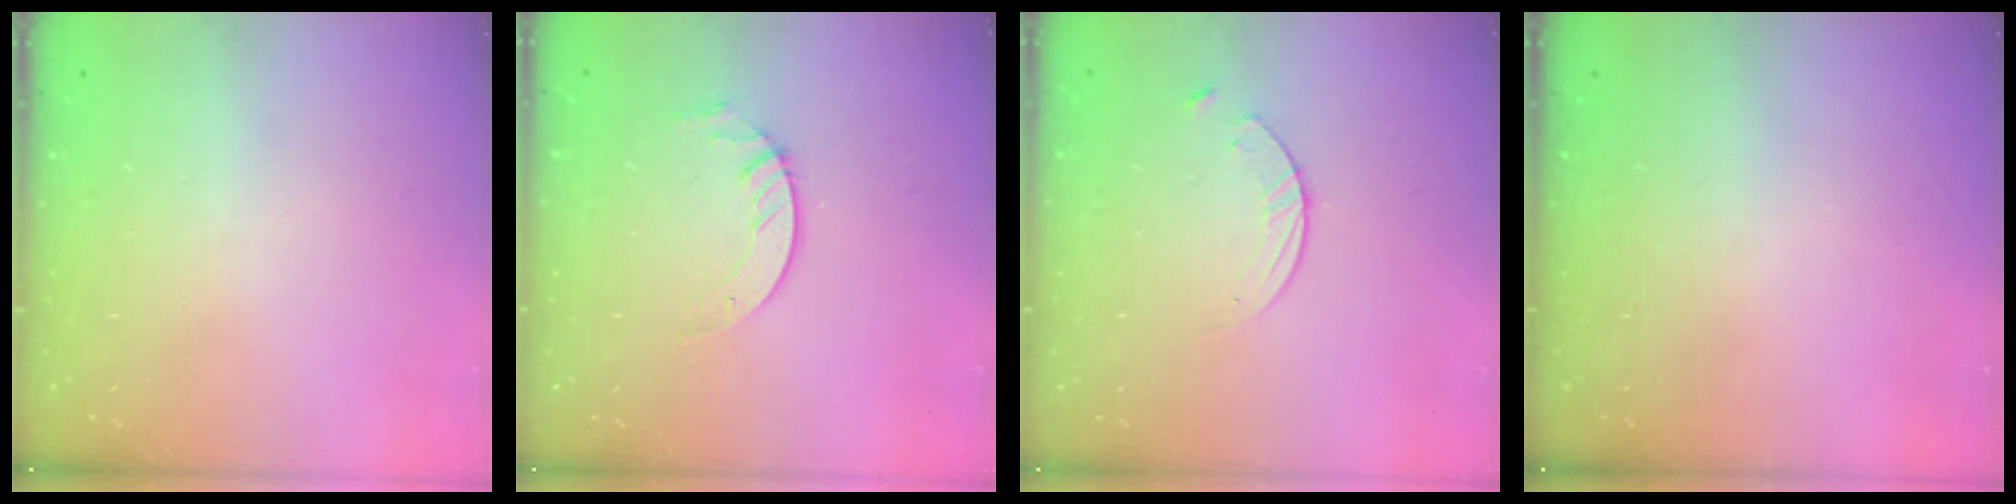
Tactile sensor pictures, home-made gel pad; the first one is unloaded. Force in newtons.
{"total": 4.5, "press": 4.4, "slide": 0.4}
{"total": 4.3, "press": 4.3, "slide": 0.5}
{"total": 0.0}